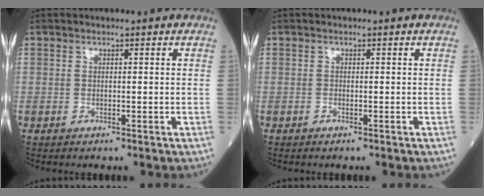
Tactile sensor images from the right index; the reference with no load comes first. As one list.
[{"total": 0.0}]